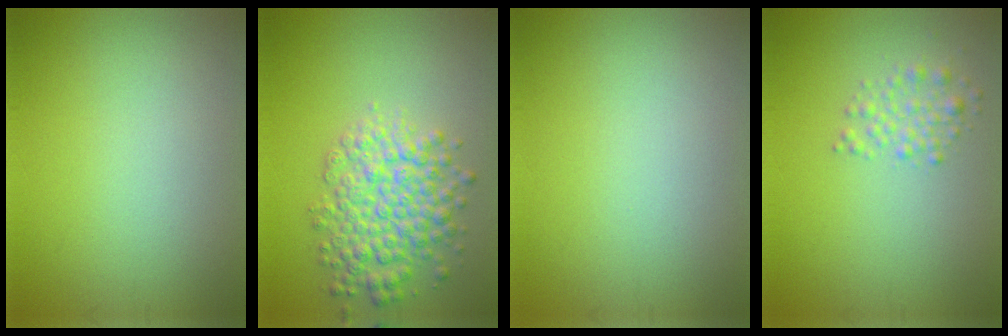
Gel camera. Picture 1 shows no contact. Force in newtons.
{"total": 5.4, "press": 5.4, "slide": 0.1}
{"total": 0.0}
{"total": 1.7, "press": 1.7, "slide": 0.1}